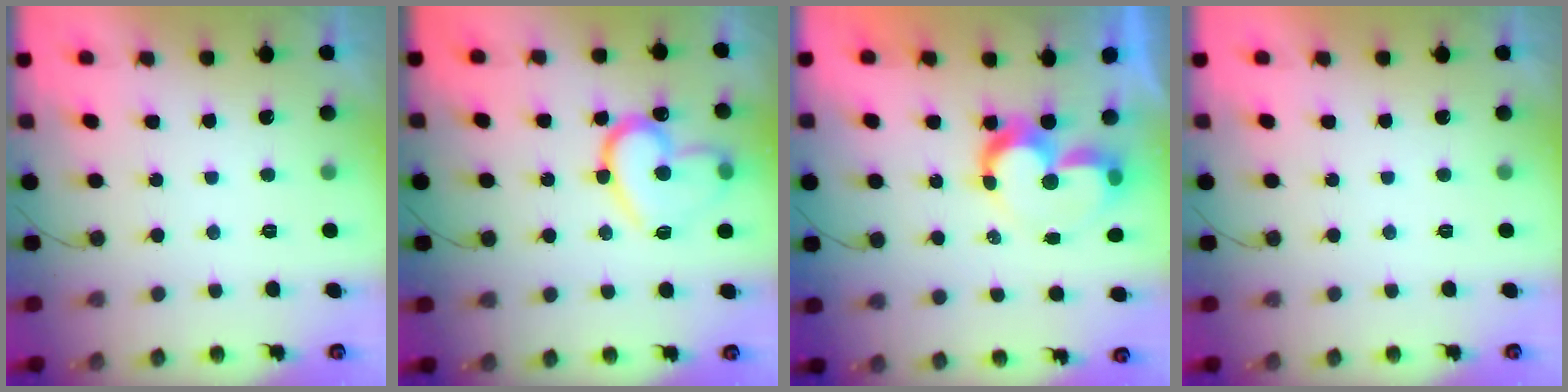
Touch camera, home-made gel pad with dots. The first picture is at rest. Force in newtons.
{"total": 17.7, "press": 17.6, "slide": 1.2}
{"total": 9.6, "press": 9.6, "slide": 0.6}
{"total": 1.7, "press": 1.7, "slide": 0.1}